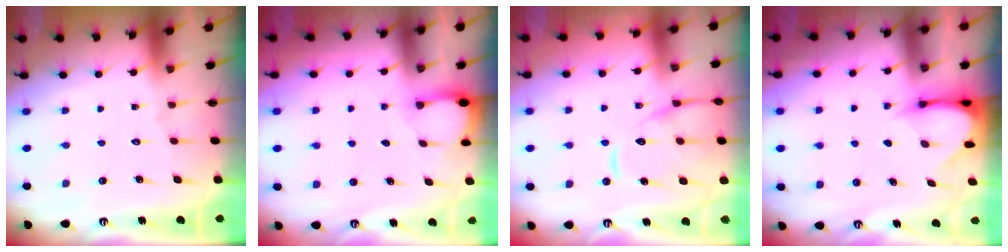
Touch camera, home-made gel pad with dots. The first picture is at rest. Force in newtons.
{"total": 2.1, "press": 2.1, "slide": 0.3}
{"total": 11.6, "press": 11.5, "slide": 1.2}
{"total": 3.8, "press": 3.8, "slide": 0.2}